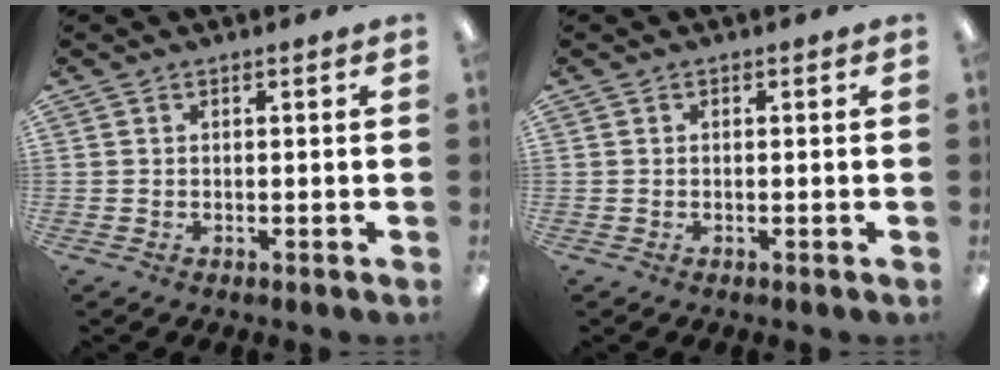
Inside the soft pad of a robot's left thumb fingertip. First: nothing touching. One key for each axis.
{"total": 0.0}